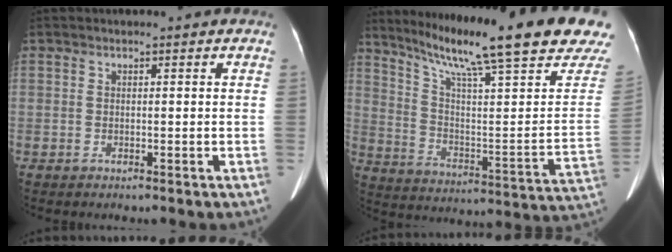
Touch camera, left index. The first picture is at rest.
{"total": 27.1, "force": [20.7, 1.2, 17.5], "torque": [-0.274, -0.048, 0.286]}